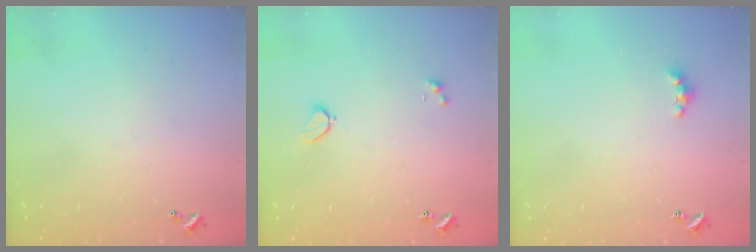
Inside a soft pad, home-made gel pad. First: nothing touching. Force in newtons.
{"total": 2.8, "press": 2.7, "slide": 0.6}
{"total": 2.8, "press": 2.8, "slide": 0.6}